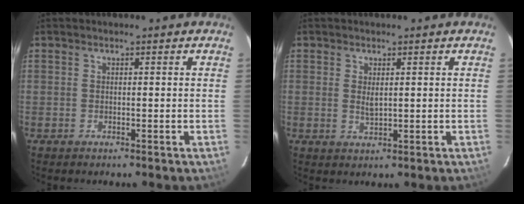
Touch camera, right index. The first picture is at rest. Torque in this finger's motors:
{"motor_torque": [-0.10, 0.09, 0.02, 0.00]}